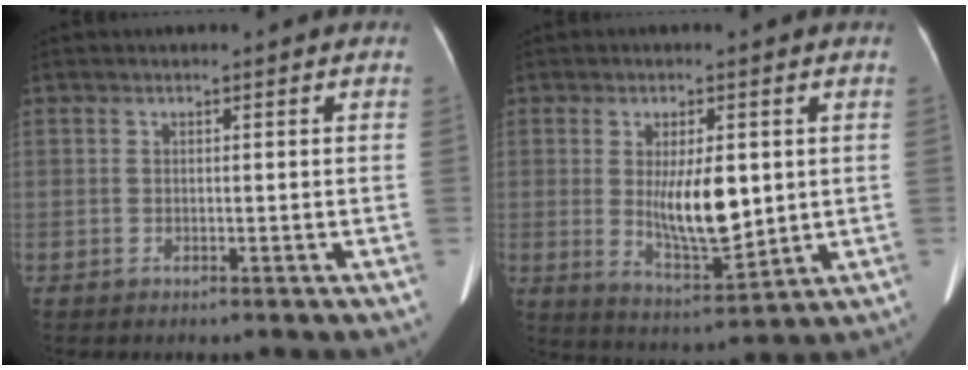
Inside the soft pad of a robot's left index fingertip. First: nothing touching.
{"total": 9.1, "force": [0.7, 2.9, 8.6], "torque": [-0.147, -0.014, 0.021]}